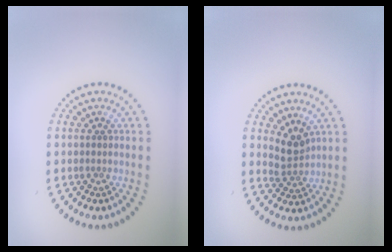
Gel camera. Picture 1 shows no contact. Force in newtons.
{"total": 2.4, "press": 1.8, "slide": 1.6}